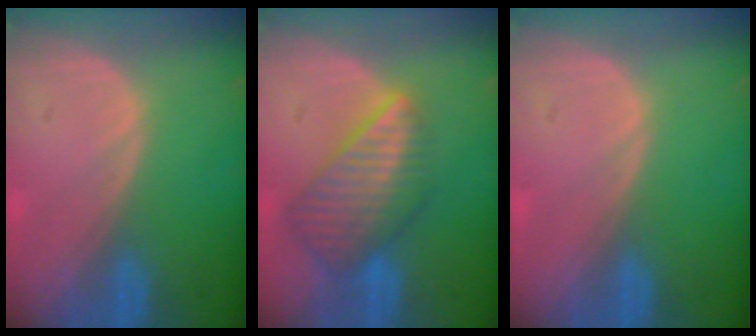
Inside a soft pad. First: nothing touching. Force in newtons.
{"total": 8.4, "press": 7.5, "slide": 3.8}
{"total": 0.0}